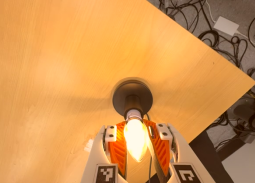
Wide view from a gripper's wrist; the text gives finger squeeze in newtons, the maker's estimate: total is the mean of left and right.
{"total": 25.1, "left": 23.5, "right": 26.8}